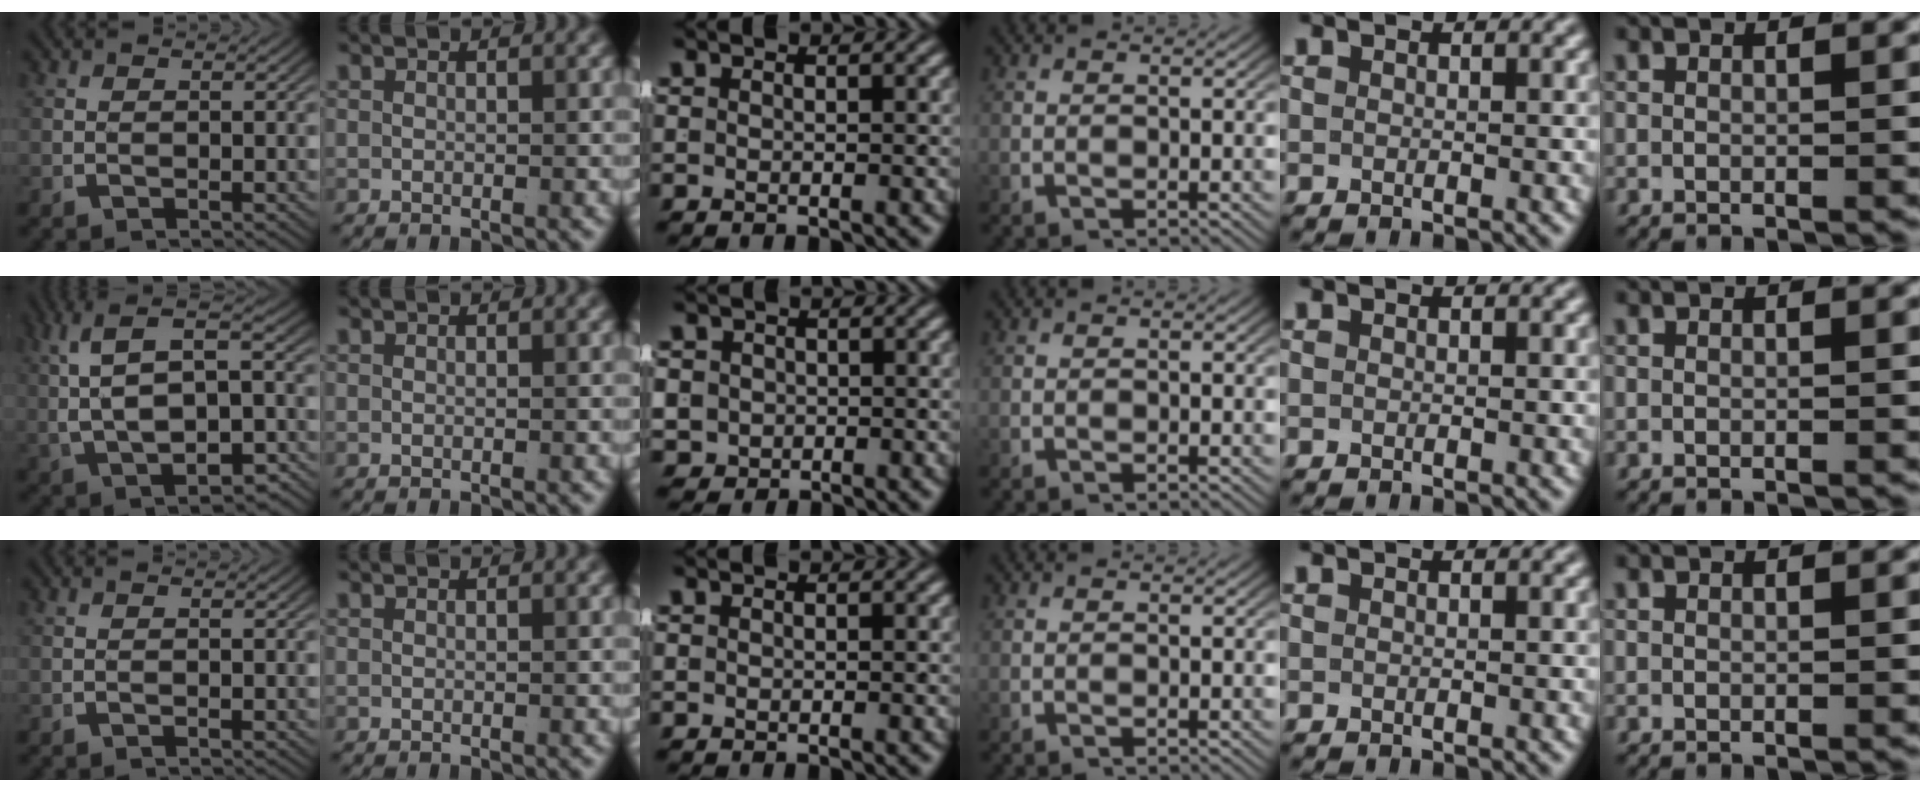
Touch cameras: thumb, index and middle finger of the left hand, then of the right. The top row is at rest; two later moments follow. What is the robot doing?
{"motion": "lift_and_place", "object": "shirt"}